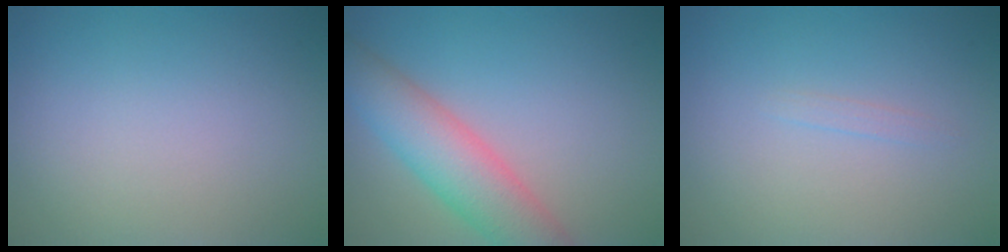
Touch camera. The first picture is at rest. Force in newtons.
{"total": 6.4, "press": 6.3, "slide": 0.5}
{"total": 0.6, "press": 0.6, "slide": 0.1}